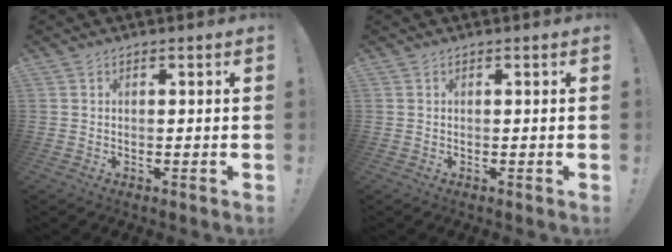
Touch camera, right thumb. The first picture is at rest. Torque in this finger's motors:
{"motor_torque": [0.01, 0.00, -0.12, 0.12, 0.00]}